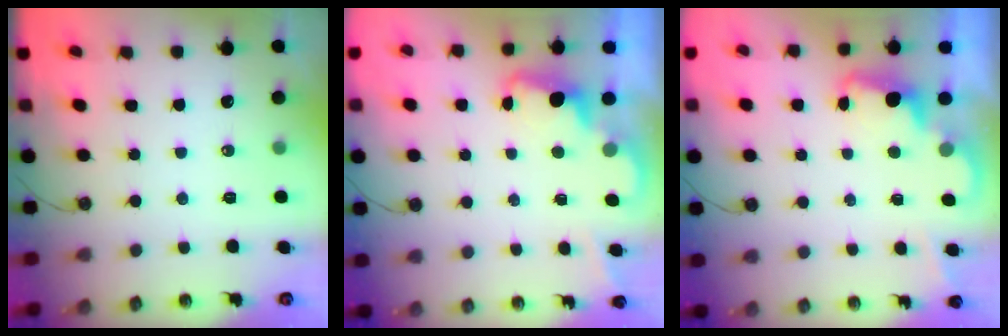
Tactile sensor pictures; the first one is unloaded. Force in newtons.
{"total": 2.3, "press": 2.3, "slide": 0.5}
{"total": 2.5, "press": 2.4, "slide": 0.5}